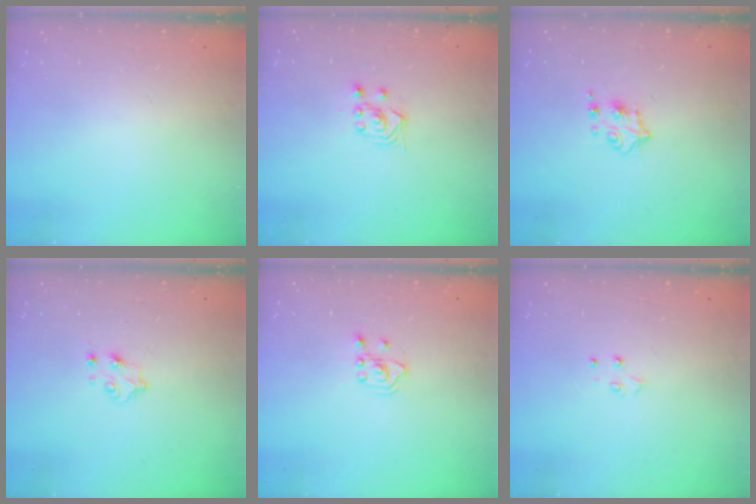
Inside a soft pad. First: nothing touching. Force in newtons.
{"total": 2.8, "press": 2.4, "slide": 1.4}
{"total": 4.5, "press": 4.4, "slide": 0.9}
{"total": 4.4, "press": 4.4, "slide": 0.5}
{"total": 2.5, "press": 2.4, "slide": 0.9}
{"total": 3.5, "press": 3.5, "slide": 0.3}